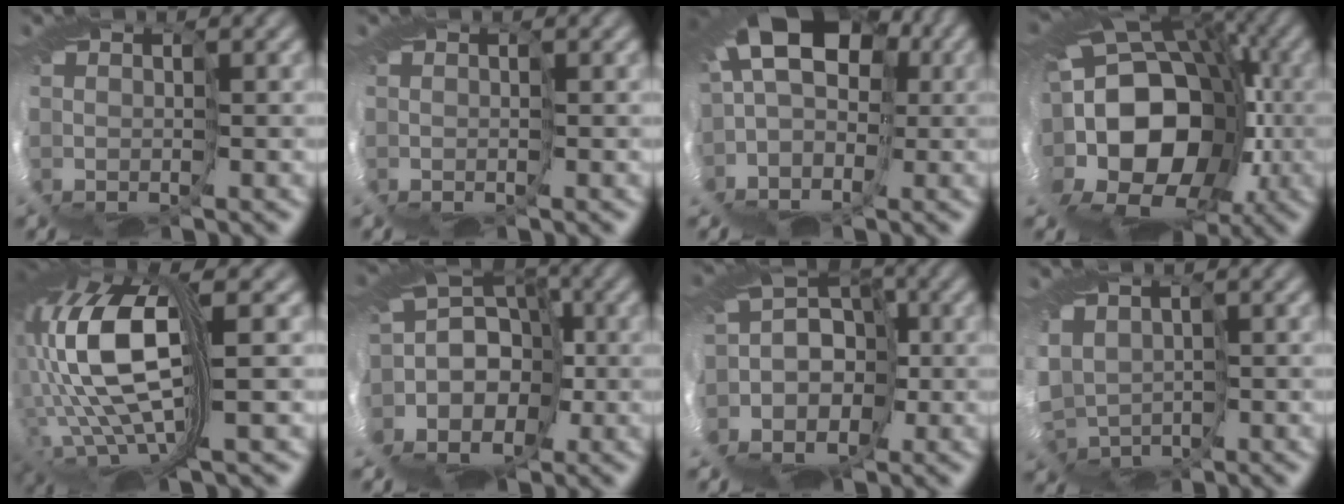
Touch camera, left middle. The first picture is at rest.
{"total": 0.0}
{"total": 9.1, "force": [-0.7, 5.9, 6.9], "torque": [-0.135, 0.034, -0.041]}
{"total": 13.8, "force": [-2.8, 9.8, 9.3], "torque": [-0.155, 0.018, -0.068]}
{"total": 10.5, "force": [0.3, 2.3, 10.2], "torque": [-0.259, 0.010, 0.018]}
{"total": 8.9, "force": [-3.2, 6.8, 4.8], "torque": [-0.113, 0.032, -0.072]}
{"total": 8.5, "force": [-5.0, 6.0, 3.3], "torque": [-0.083, 0.014, -0.093]}
{"total": 3.9, "force": [-1.4, 2.8, 2.3], "torque": [-0.098, -0.019, -0.015]}